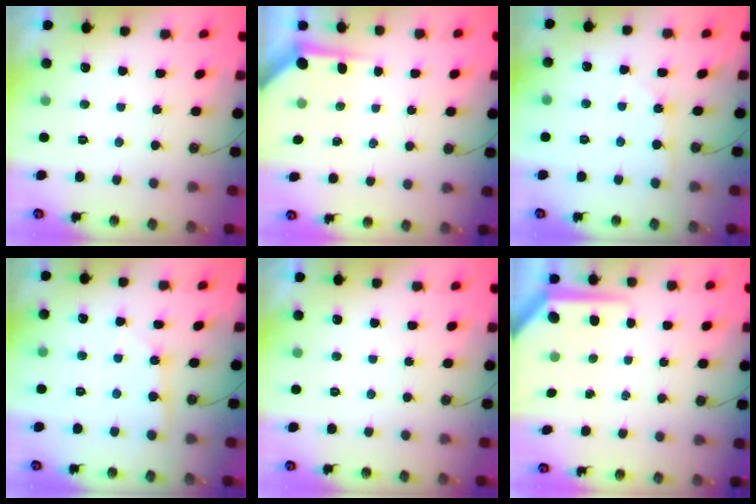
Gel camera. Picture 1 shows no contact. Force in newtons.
{"total": 3.8, "press": 3.7, "slide": 0.4}
{"total": 1.9, "press": 1.9, "slide": 0.2}
{"total": 3.2, "press": 3.2, "slide": 0.4}
{"total": 0.0}
{"total": 6.4, "press": 6.4, "slide": 0.5}